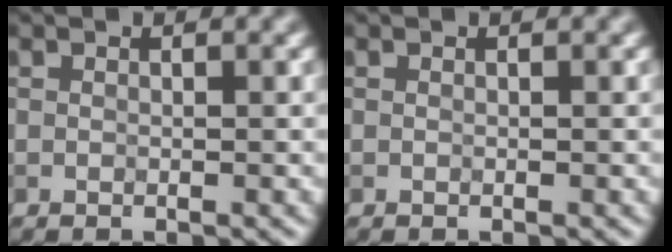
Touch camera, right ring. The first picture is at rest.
{"total": 0.0}